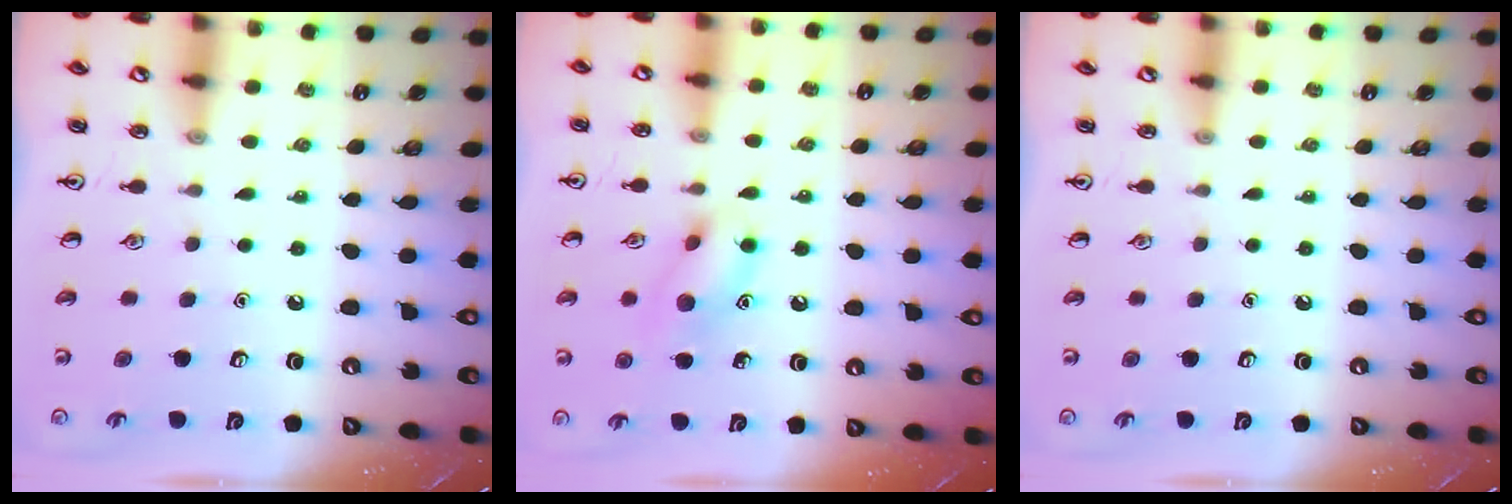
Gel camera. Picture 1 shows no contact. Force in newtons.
{"total": 10.0, "press": 10.0, "slide": 0.7}
{"total": 0.0}